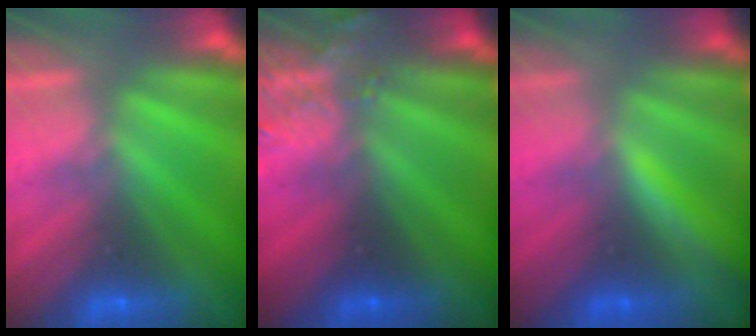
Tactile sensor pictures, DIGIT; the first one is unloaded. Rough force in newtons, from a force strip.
{"total": 3.6}
{"total": 1.7}